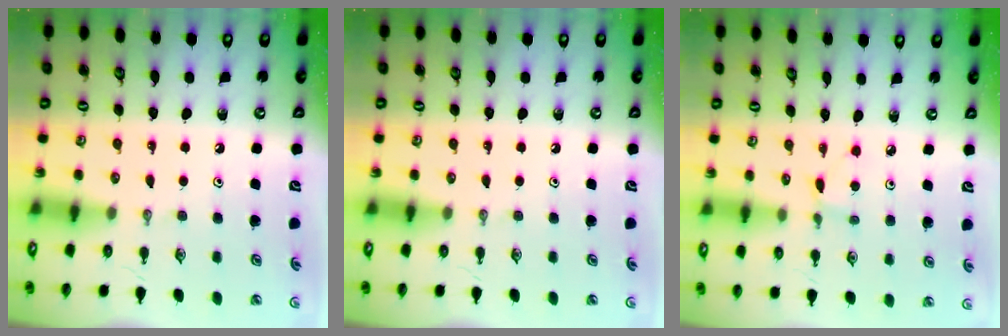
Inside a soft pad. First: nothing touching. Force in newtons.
{"total": 0.0}
{"total": 1.9, "press": 1.9, "slide": 0.3}